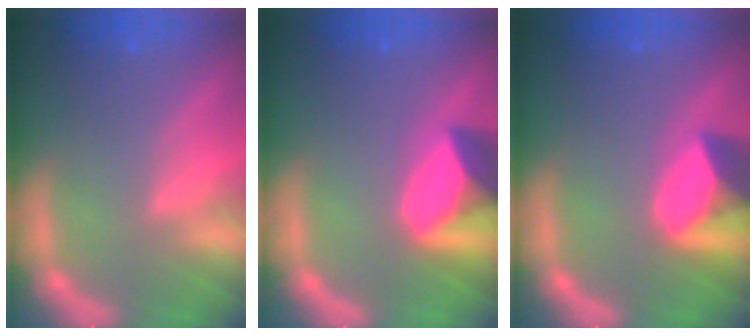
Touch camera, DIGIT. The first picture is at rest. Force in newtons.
{"total": 6.9}
{"total": 5.9}